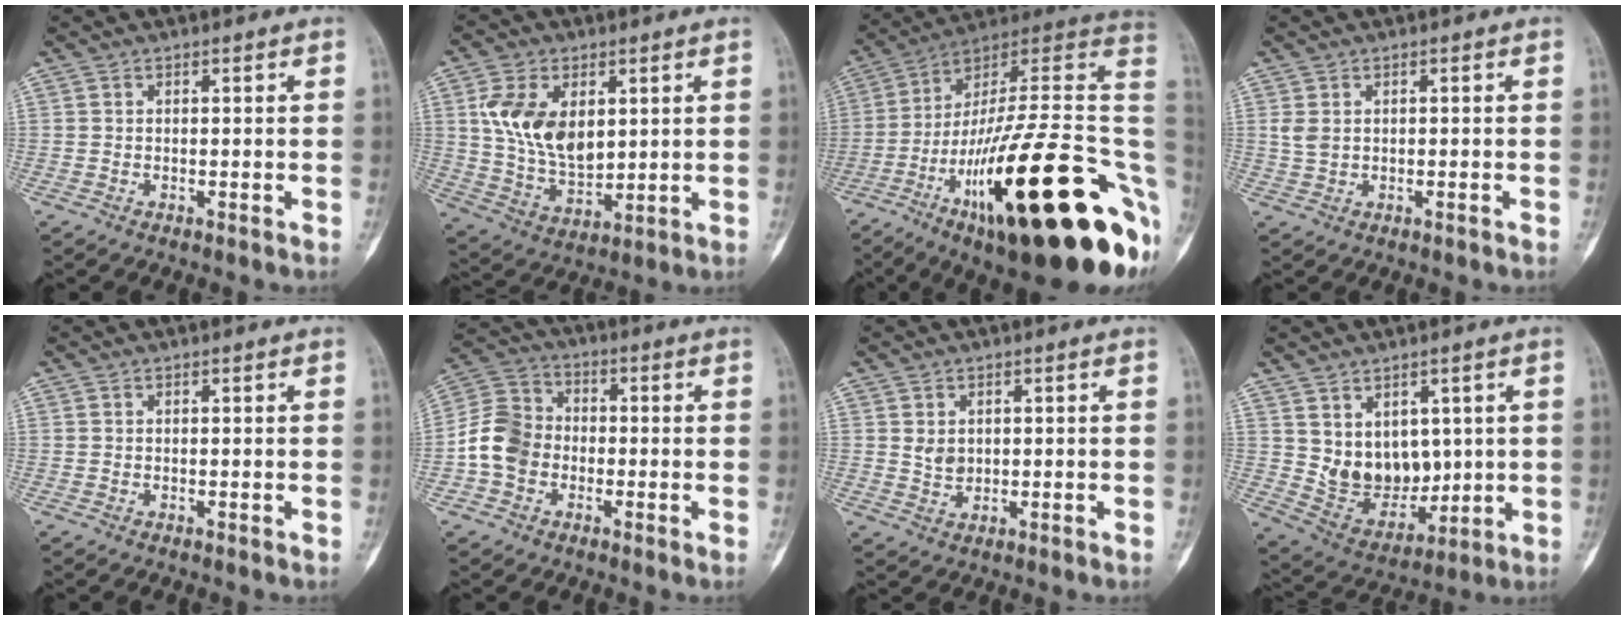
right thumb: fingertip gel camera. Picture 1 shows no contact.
{"total": 13.8, "force": [3.7, 8.5, 10.2], "torque": [-0.170, -0.017, 0.080]}
{"total": 36.6, "force": [-10.0, 9.2, 33.9], "torque": [-0.426, 0.066, -0.158]}
{"total": 2.2, "force": [0.2, 1.5, 1.6], "torque": [-0.035, 0.005, 0.011]}
{"total": 0.0}
{"total": 9.6, "force": [-2.0, 8.1, 4.9], "torque": [-0.079, 0.032, -0.050]}
{"total": 2.7, "force": [0.5, 2.2, 1.6], "torque": [-0.018, -0.005, 0.014]}
{"total": 10.9, "force": [2.1, 8.3, 6.8], "torque": [-0.063, -0.029, 0.066]}